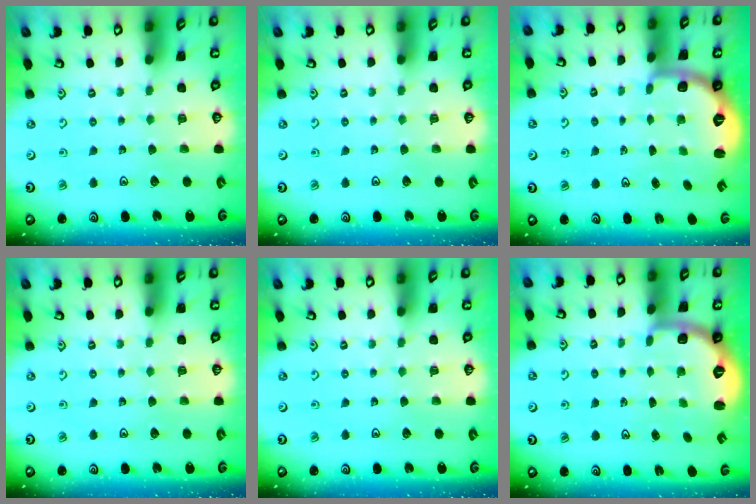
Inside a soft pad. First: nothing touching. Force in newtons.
{"total": 0.0}
{"total": 2.7, "press": 1.6, "slide": 2.1}
{"total": 0.0}
{"total": 0.0}
{"total": 2.6, "press": 1.4, "slide": 2.2}